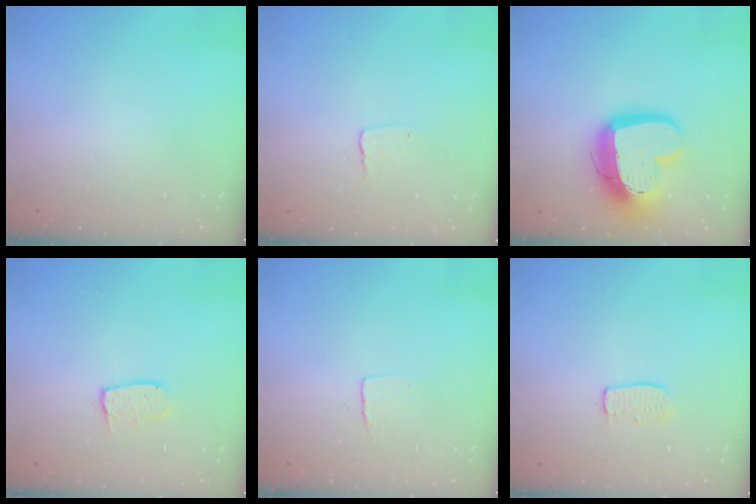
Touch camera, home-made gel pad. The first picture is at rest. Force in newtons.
{"total": 2.9, "press": 2.9, "slide": 0.2}
{"total": 17.3, "press": 17.3, "slide": 1.6}
{"total": 4.2, "press": 4.2, "slide": 0.4}
{"total": 4.0, "press": 4.0, "slide": 0.2}
{"total": 5.2, "press": 5.2, "slide": 0.3}